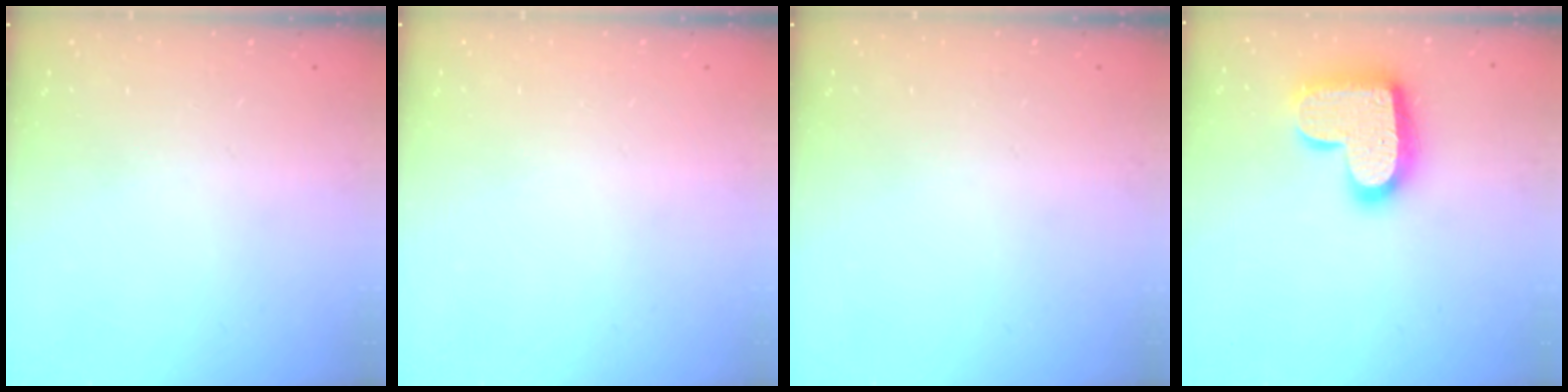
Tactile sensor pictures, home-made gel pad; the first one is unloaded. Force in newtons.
{"total": 0.0}
{"total": 0.0}
{"total": 19.0, "press": 19.0, "slide": 1.1}